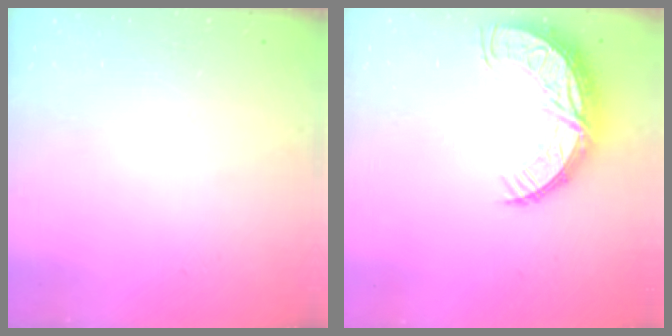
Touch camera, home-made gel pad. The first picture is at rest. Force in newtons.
{"total": 12.4, "press": 12.4, "slide": 1.0}